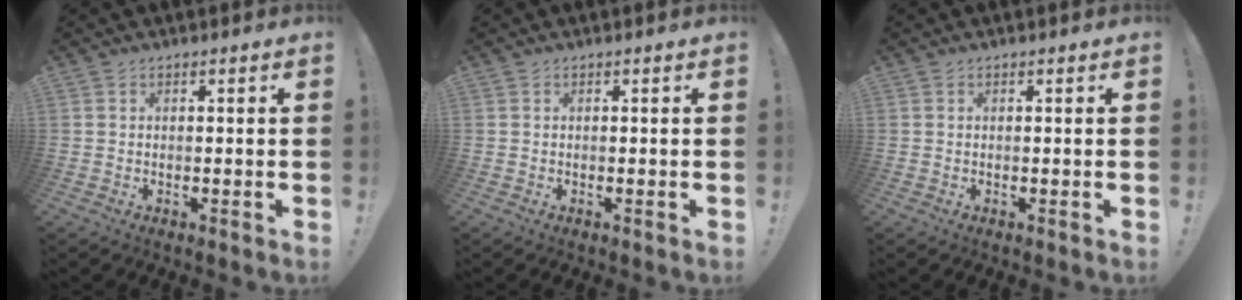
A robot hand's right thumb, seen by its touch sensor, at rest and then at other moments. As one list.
[{"total": 0.0}, {"total": 0.0}]